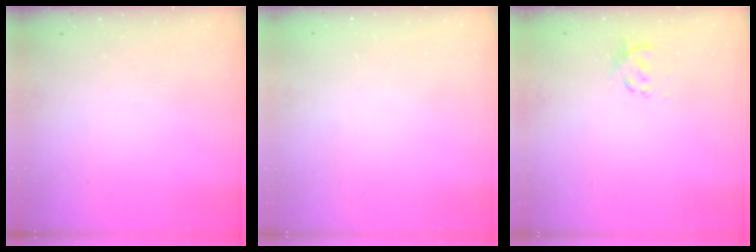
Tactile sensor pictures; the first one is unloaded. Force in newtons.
{"total": 1.8, "press": 1.8, "slide": 0.2}
{"total": 2.3, "press": 2.2, "slide": 0.7}